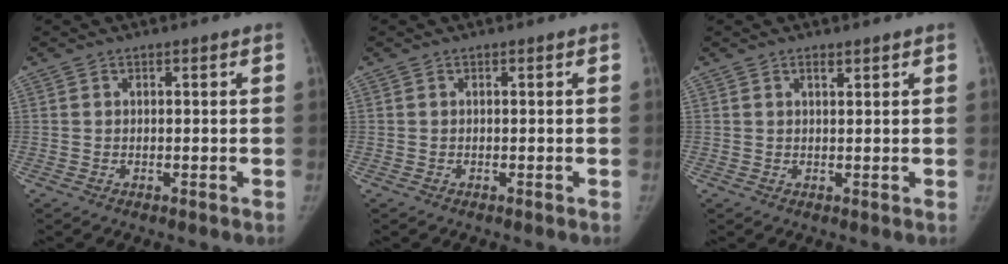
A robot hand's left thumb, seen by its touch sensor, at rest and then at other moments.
{"total": 0.0}
{"total": 1.3, "force": [0.9, 0.4, 0.7], "torque": [-0.011, -0.006, 0.017]}